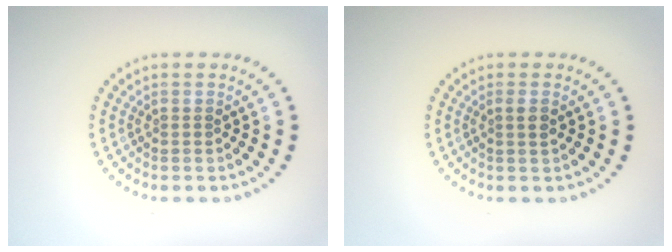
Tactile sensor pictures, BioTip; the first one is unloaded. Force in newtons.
{"total": 1.0, "press": 0.9, "slide": 0.4}